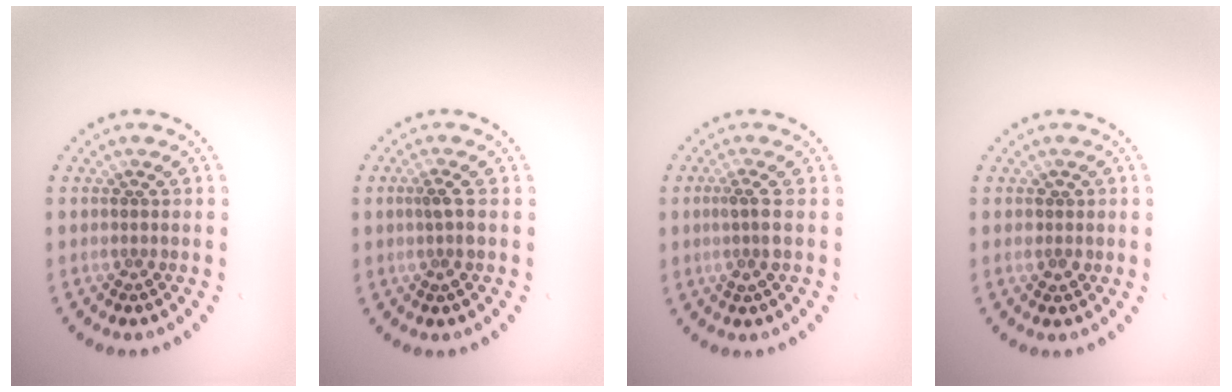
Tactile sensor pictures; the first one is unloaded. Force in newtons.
{"total": 1.1, "press": 1.0, "slide": 0.4}
{"total": 1.9, "press": 1.4, "slide": 1.2}
{"total": 1.0, "press": 0.9, "slide": 0.4}